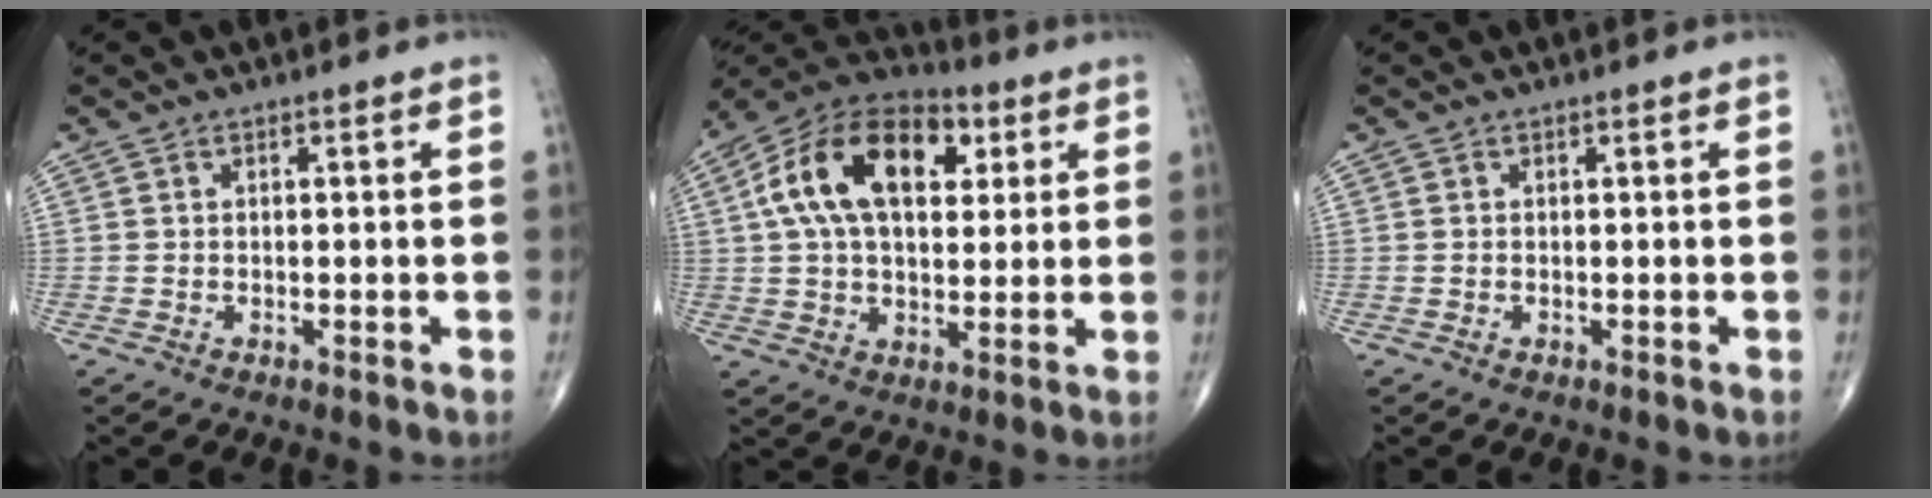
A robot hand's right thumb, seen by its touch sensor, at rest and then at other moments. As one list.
[{"total": 19.7, "force": [5.4, 11.6, 14.9], "torque": [-0.239, 0.014, 0.080]}, {"total": 0.0}]